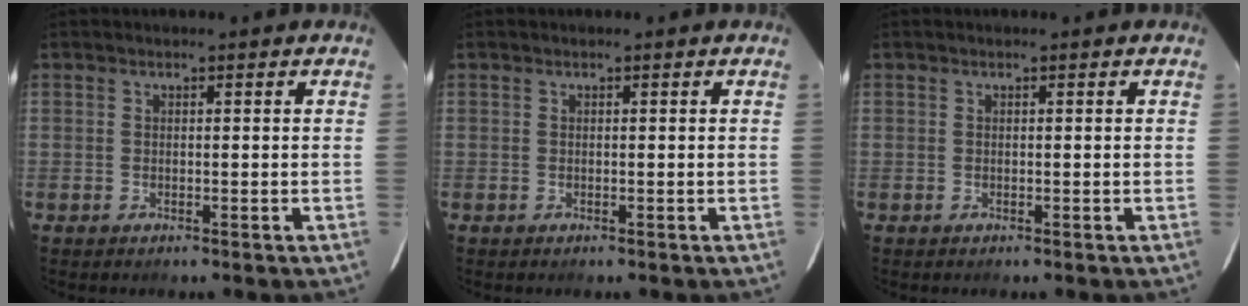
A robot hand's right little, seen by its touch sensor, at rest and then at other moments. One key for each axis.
{"total": 0.0}
{"total": 0.0}